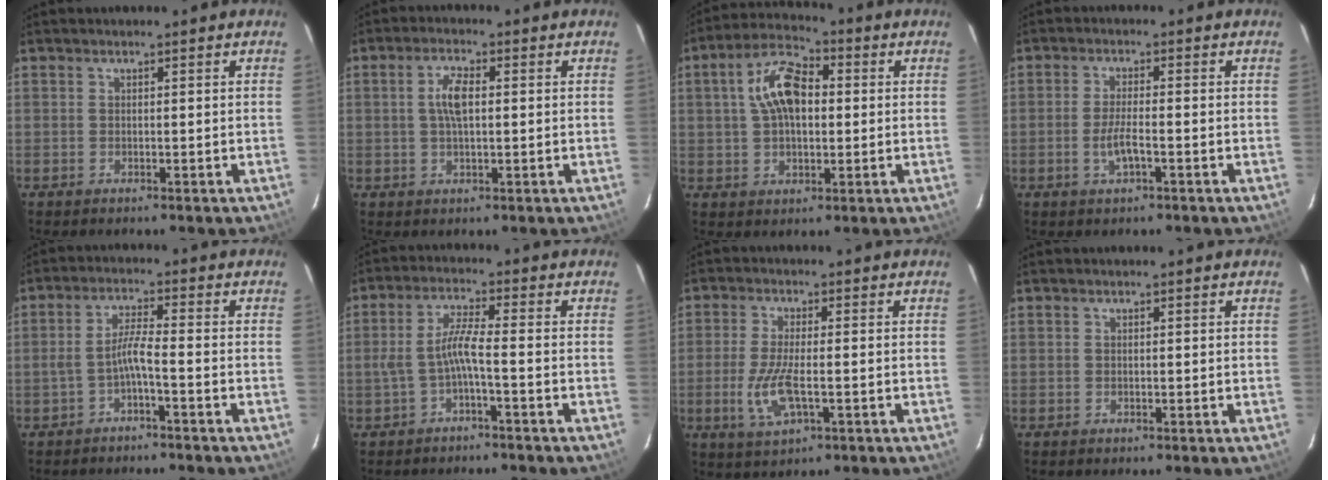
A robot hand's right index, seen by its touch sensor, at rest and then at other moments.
{"total": 4.6, "force": [0.5, 1.8, 4.2], "torque": [-0.086, 0.008, 0.011]}
{"total": 10.6, "force": [1.6, 5.8, 8.7], "torque": [-0.166, 0.026, 0.026]}
{"total": 3.9, "force": [-1.5, 0.8, 3.5], "torque": [-0.070, -0.006, -0.028]}
{"total": 3.7, "force": [-2.1, -0.3, 3.1], "torque": [-0.072, 0.009, -0.037]}
{"total": 4.7, "force": [-2.1, -0.3, 4.2], "torque": [-0.099, 0.008, -0.036]}
{"total": 7.7, "force": [-2.2, 2.2, 7.1], "torque": [-0.151, -0.013, -0.041]}
{"total": 0.0}